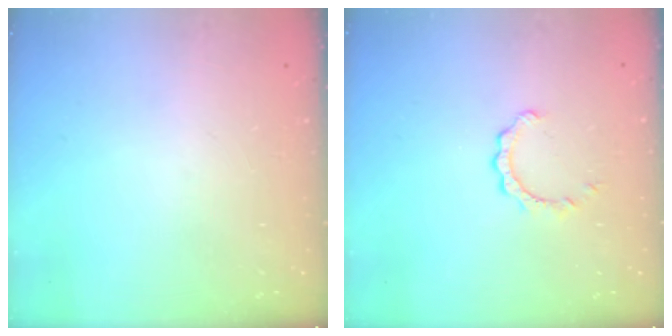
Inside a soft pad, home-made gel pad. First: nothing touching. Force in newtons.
{"total": 2.6, "press": 2.6, "slide": 0.2}